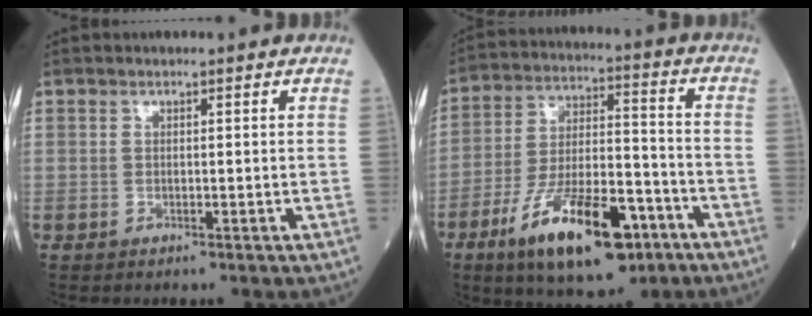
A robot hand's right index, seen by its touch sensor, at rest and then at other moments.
{"total": 17.8, "force": [-9.7, 5.8, 13.8], "torque": [-0.253, -0.011, -0.158]}